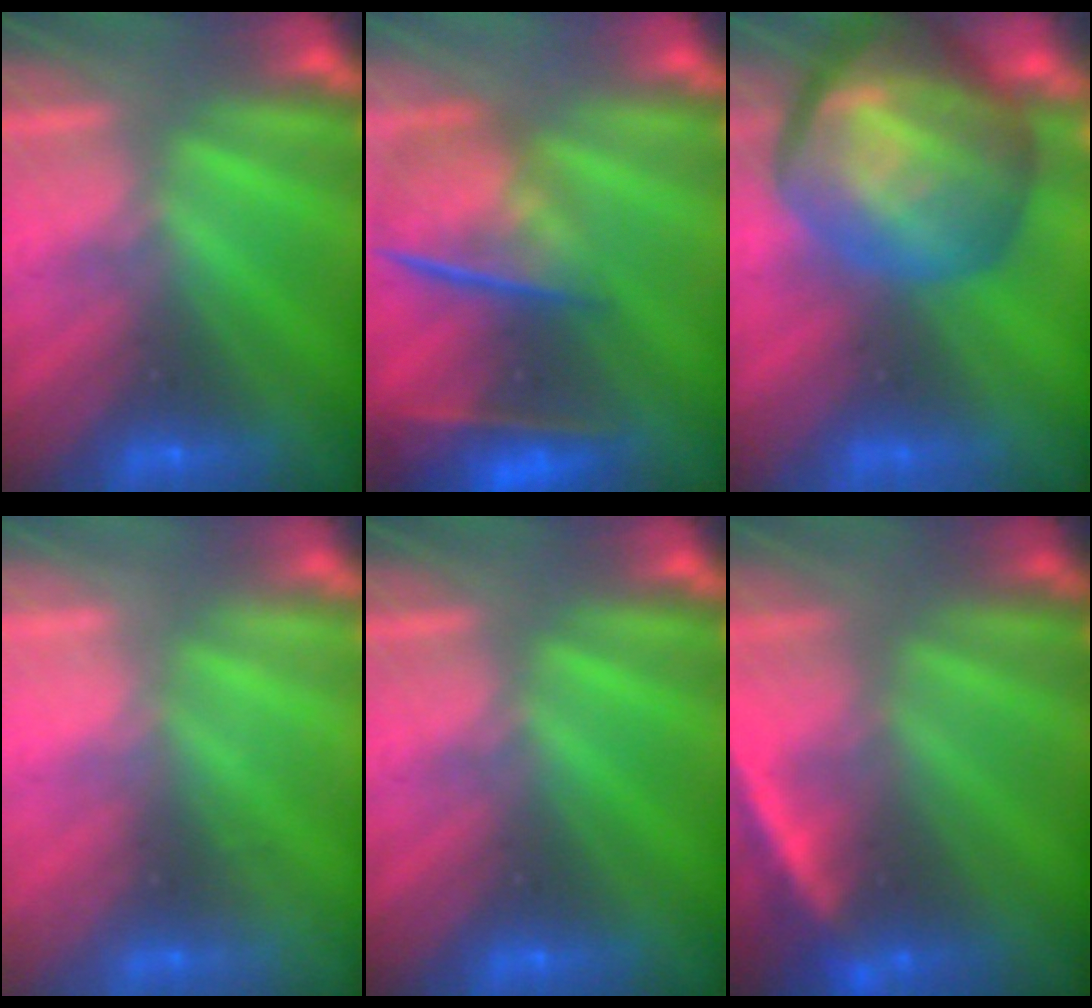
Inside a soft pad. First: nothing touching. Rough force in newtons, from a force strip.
{"total": 5.7}
{"total": 7.1}
{"total": 1.9}
{"total": 0.0}
{"total": 2.2}